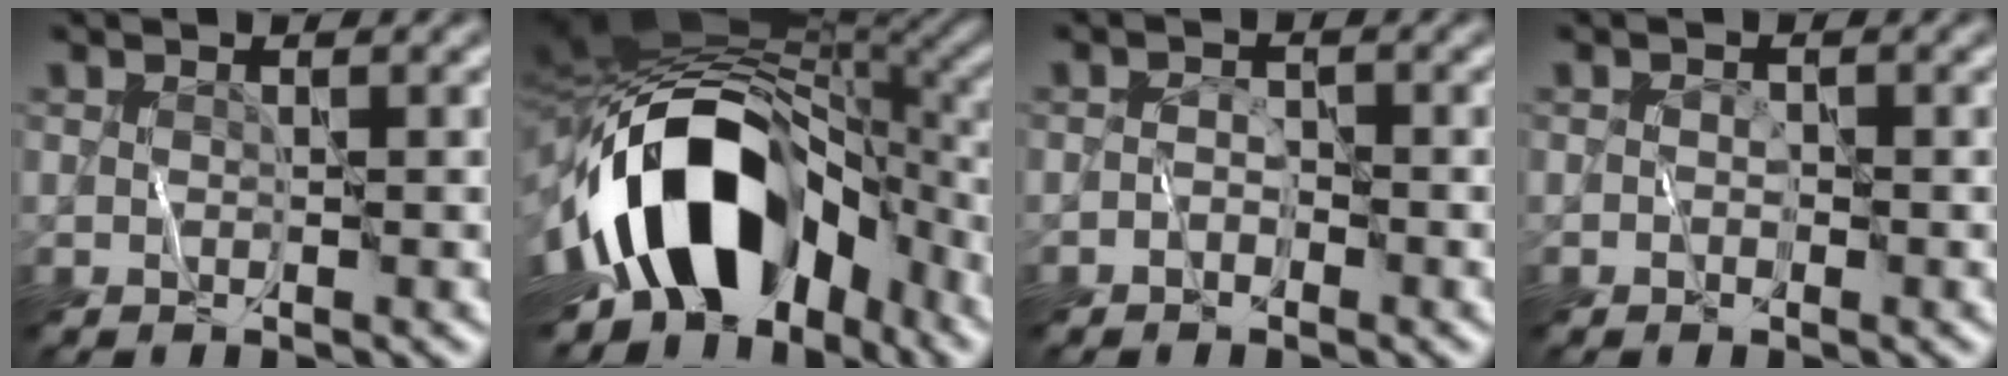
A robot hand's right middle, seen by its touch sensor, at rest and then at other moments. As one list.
[{"total": 16.2, "force": [-4.3, 10.2, 11.8], "torque": [-0.197, -0.006, -0.073]}, {"total": 1.1, "force": [-0.8, 0.7, 0.3], "torque": [-0.002, 0.009, -0.017]}, {"total": 0.5, "force": [-0.3, 0.4, 0.1], "torque": [0.002, 0.005, -0.006]}]